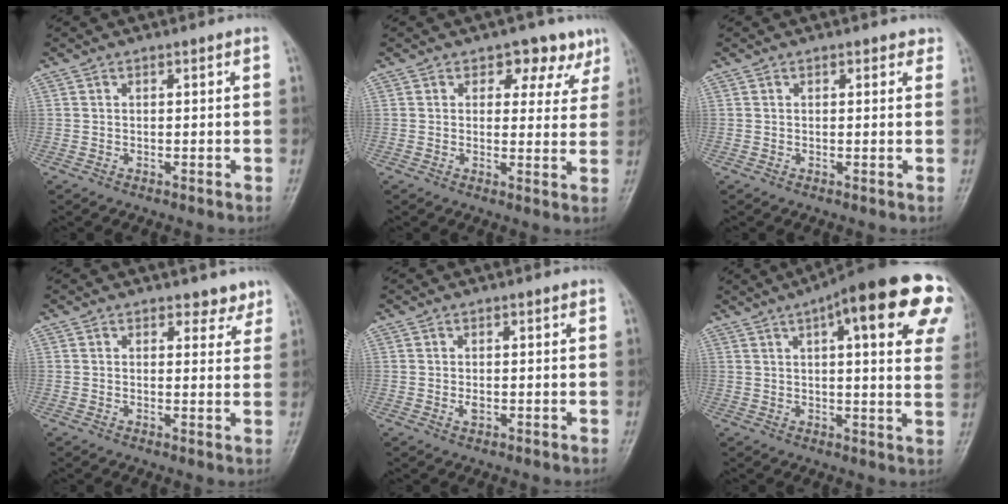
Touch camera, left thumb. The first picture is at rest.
{"total": 6.8, "force": [4.4, 4.4, 2.6], "torque": [0.006, -0.022, 0.044]}
{"total": 1.6, "force": [1.1, 1.0, 0.7], "torque": [0.009, -0.004, 0.007]}
{"total": 3.3, "force": [2.7, 1.8, 0.6], "torque": [0.017, -0.019, 0.026]}
{"total": 1.2, "force": [-0.1, 0.8, 0.9], "torque": [-0.015, -0.002, -0.001]}
{"total": 24.7, "force": [11.0, 6.9, 21.0], "torque": [-0.237, 0.012, 0.135]}